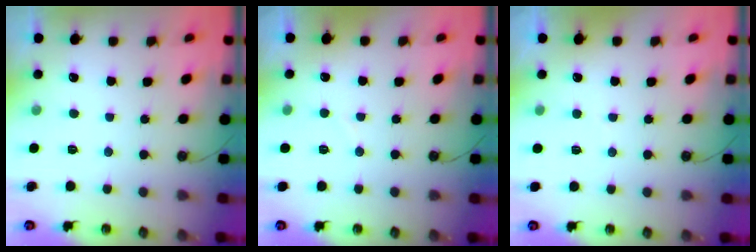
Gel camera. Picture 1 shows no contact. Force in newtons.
{"total": 2.6, "press": 2.6, "slide": 0.3}
{"total": 3.6, "press": 3.5, "slide": 0.3}